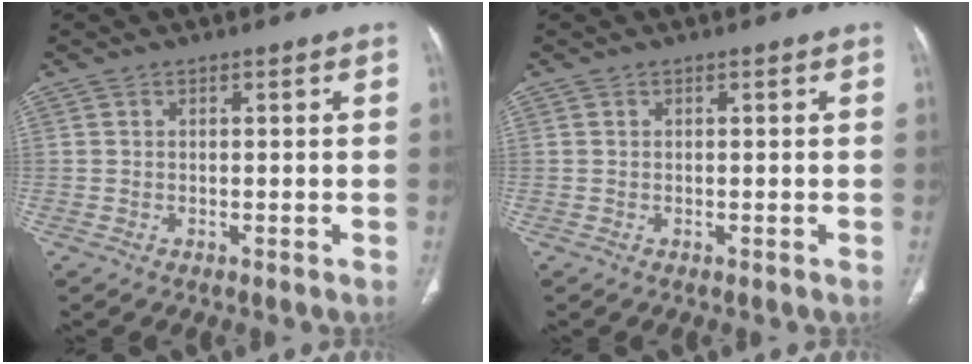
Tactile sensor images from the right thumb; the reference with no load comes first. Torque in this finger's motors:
{"motor_torque": [0.13, 0.12, 0.02, 0.02, 0.01]}